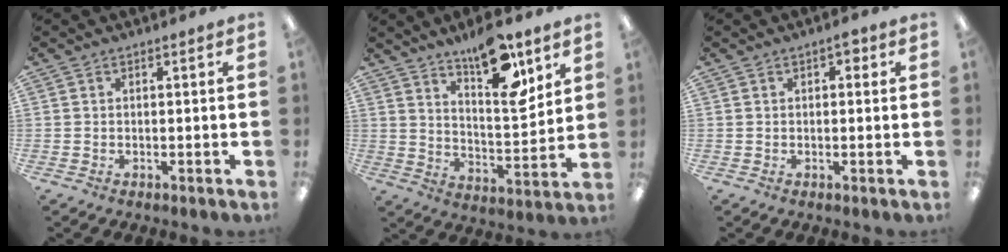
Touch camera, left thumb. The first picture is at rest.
{"total": 15.8, "force": [11.0, 5.5, 10.0], "torque": [-0.139, -0.069, 0.181]}
{"total": 2.1, "force": [0.6, 1.2, 1.6], "torque": [-0.015, -0.002, 0.005]}